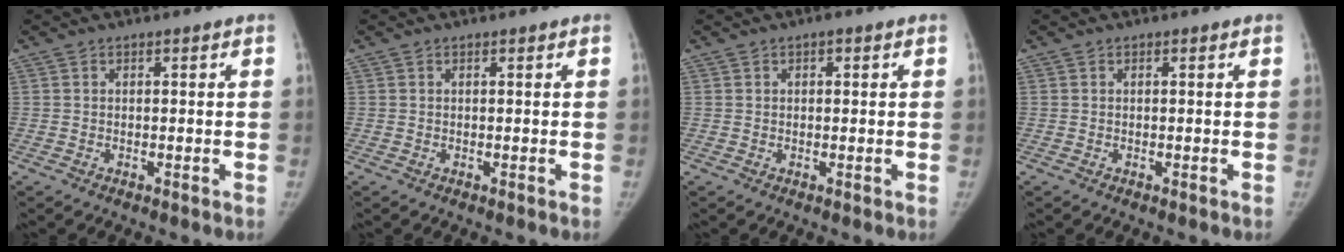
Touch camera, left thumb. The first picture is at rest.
{"total": 0.0}
{"total": 1.4, "force": [0.7, 0.8, 1.0], "torque": [-0.007, 0.000, 0.008]}
{"total": 0.0}